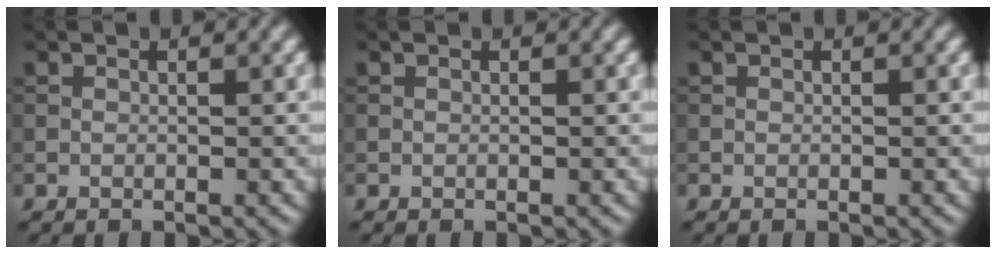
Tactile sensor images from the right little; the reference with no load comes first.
{"total": 0.0}
{"total": 0.0}